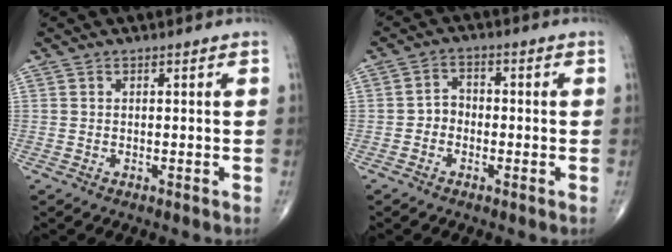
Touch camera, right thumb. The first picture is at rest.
{"total": 3.3, "force": [-1.1, 2.6, 1.6], "torque": [-0.011, 0.017, -0.028]}